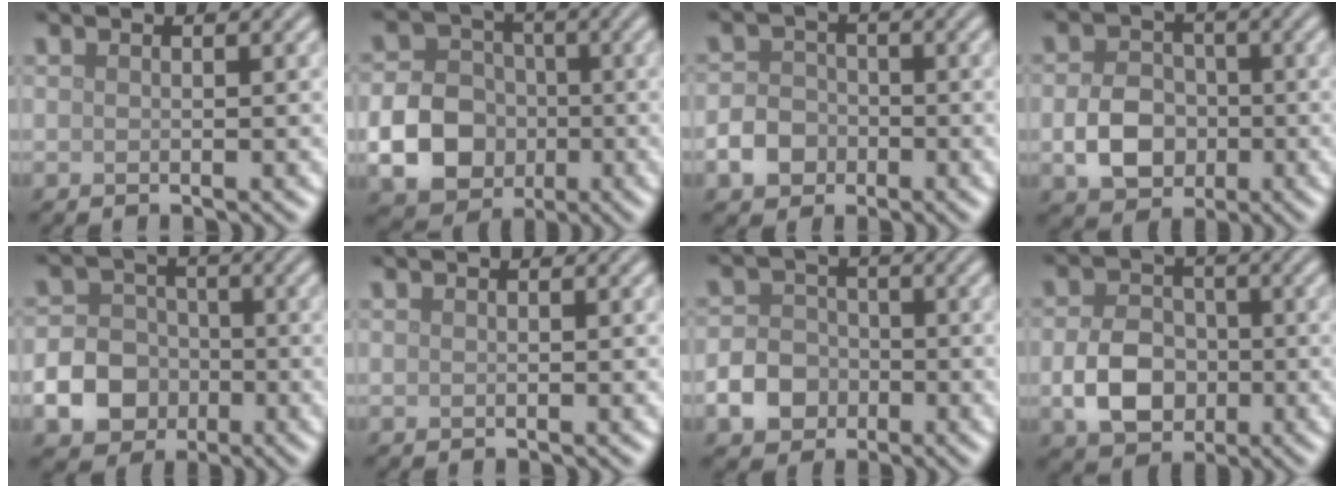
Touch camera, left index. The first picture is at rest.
{"total": 7.6, "force": [-1.8, 6.2, 3.9], "torque": [-0.071, -0.007, -0.049]}
{"total": 3.1, "force": [-1.3, 2.5, 1.3], "torque": [-0.024, 0.002, -0.027]}
{"total": 4.9, "force": [-1.1, 3.8, 2.8], "torque": [-0.051, -0.001, -0.022]}
{"total": 6.1, "force": [-2.1, 5.2, 2.4], "torque": [-0.030, -0.003, -0.064]}
{"total": 0.0}
{"total": 3.9, "force": [-1.5, 3.1, 1.7], "torque": [-0.030, 0.001, -0.034]}
{"total": 5.4, "force": [-1.2, 4.1, 3.3], "torque": [-0.064, -0.002, -0.024]}